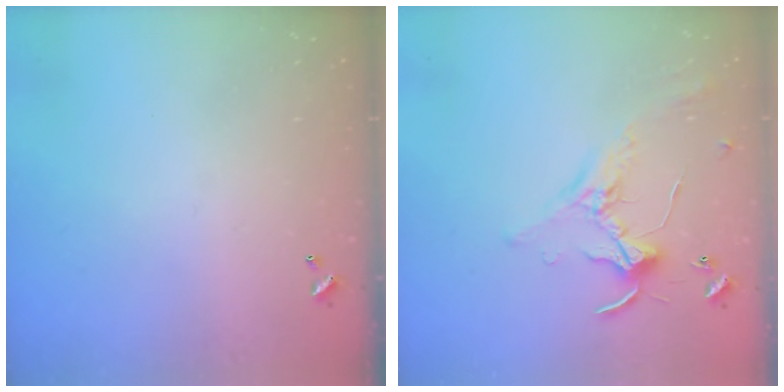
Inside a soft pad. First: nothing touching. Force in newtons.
{"total": 0.8, "press": 0.7, "slide": 0.4}